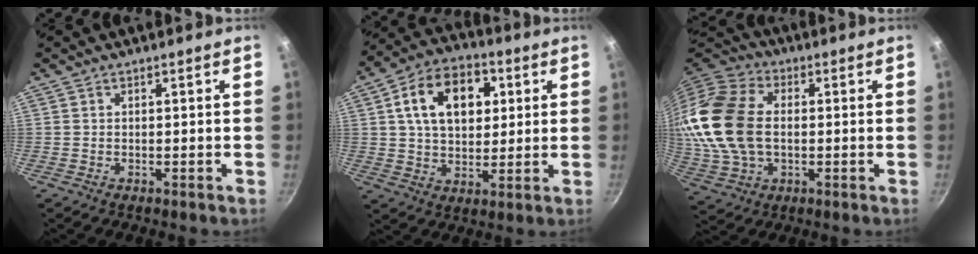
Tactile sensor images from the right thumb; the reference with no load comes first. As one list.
[{"total": 15.8, "force": [4.3, 10.6, 11.0], "torque": [-0.146, 0.009, 0.062]}, {"total": 19.1, "force": [0.7, 12.8, 14.2], "torque": [-0.271, 0.021, 0.012]}]